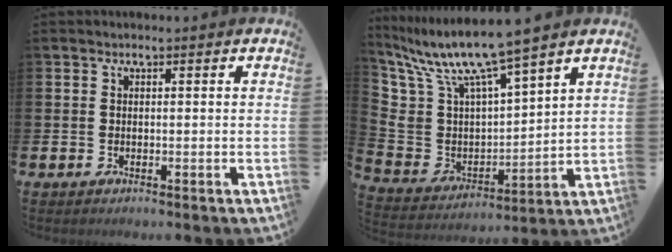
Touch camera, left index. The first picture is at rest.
{"total": 10.4, "force": [9.0, 2.8, 4.4], "torque": [-0.134, -0.049, 0.160]}